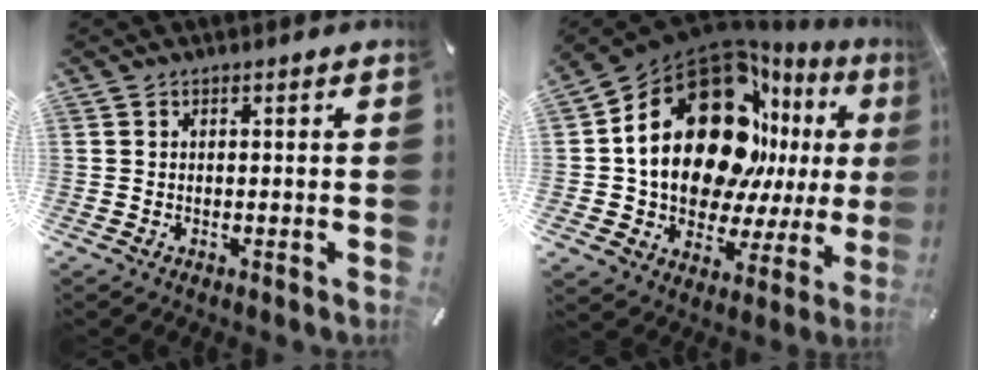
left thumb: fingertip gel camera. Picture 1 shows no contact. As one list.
[{"total": 26.1, "force": [8.8, 16.8, 17.9], "torque": [-0.308, -0.071, 0.161]}]